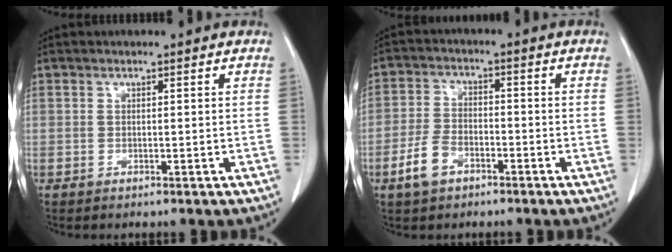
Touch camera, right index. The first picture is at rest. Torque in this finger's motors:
{"motor_torque": [0.00, -0.05, -0.06, -0.06]}